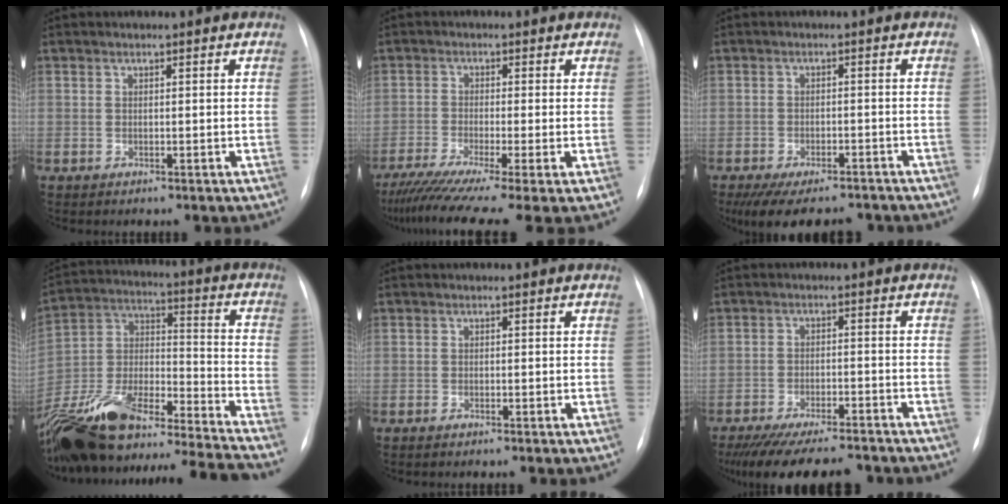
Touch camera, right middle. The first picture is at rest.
{"total": 12.3, "force": [-8.7, 0.1, 8.7], "torque": [-0.155, -0.032, -0.143]}
{"total": 11.7, "force": [-10.1, 3.6, 4.7], "torque": [-0.079, -0.002, -0.135]}
{"total": 26.4, "force": [-22.8, 2.3, 13.1], "torque": [-0.241, 0.003, -0.382]}
{"total": 0.8, "force": [-0.6, 0.1, 0.4], "torque": [-0.014, -0.002, -0.011]}
{"total": 15.7, "force": [-13.8, 3.0, 6.9], "torque": [-0.128, -0.019, -0.196]}